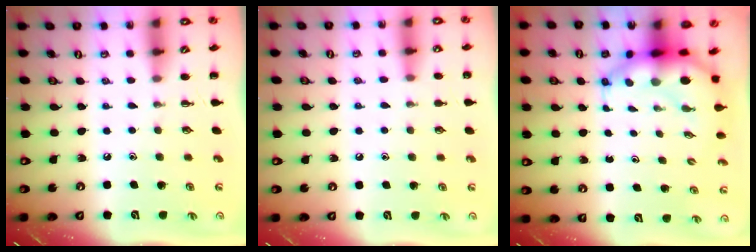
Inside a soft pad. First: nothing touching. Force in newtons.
{"total": 5.1, "press": 4.8, "slide": 1.7}
{"total": 6.4, "press": 6.1, "slide": 1.9}